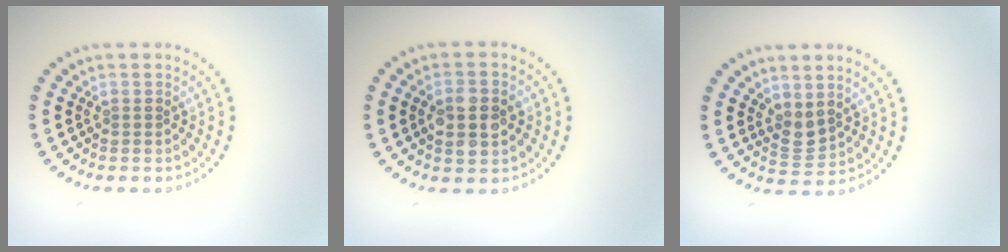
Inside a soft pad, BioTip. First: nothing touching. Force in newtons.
{"total": 4.0, "press": 4.0, "slide": 0.1}
{"total": 1.8, "press": 1.5, "slide": 1.0}